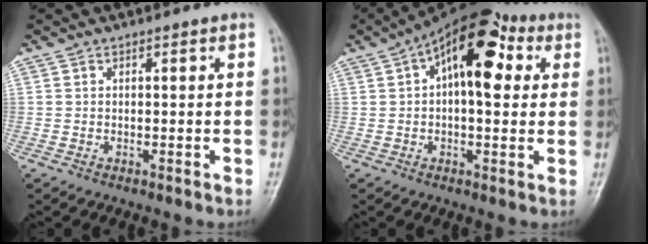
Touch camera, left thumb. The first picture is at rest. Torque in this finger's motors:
{"motor_torque": [0.13, 0.52, 0.33, -0.02, 0.02]}